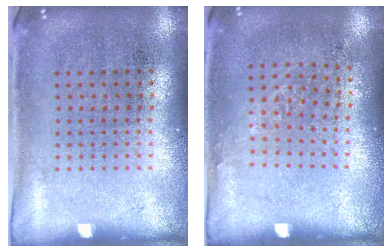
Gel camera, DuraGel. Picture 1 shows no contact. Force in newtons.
{"total": 0.8, "press": 0.6, "slide": 0.6}